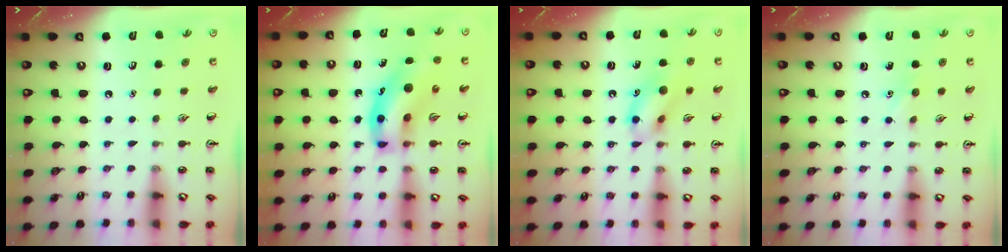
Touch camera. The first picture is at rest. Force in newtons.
{"total": 12.6, "press": 12.2, "slide": 3.4}
{"total": 12.6, "press": 12.5, "slide": 1.6}
{"total": 5.6, "press": 5.3, "slide": 1.8}